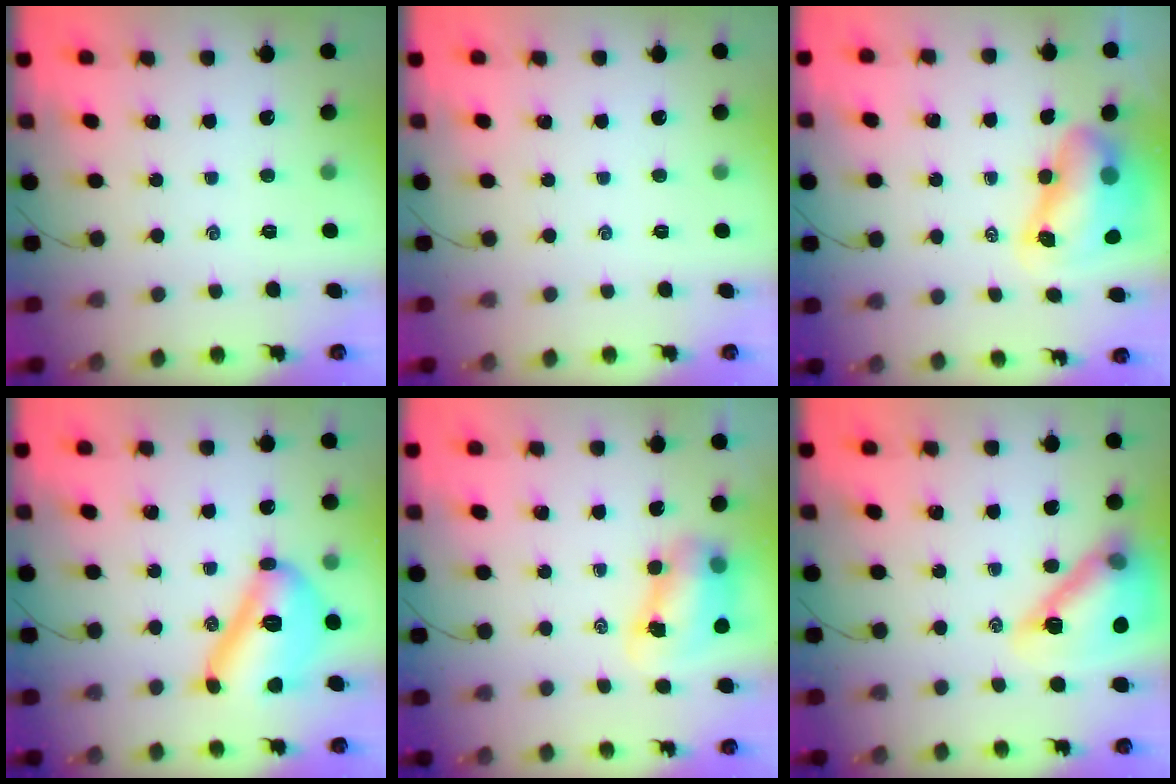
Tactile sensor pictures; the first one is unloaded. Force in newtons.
{"total": 0.0}
{"total": 9.6, "press": 9.2, "slide": 2.8}
{"total": 16.8, "press": 16.8, "slide": 1.0}
{"total": 7.9, "press": 7.8, "slide": 1.2}
{"total": 18.4, "press": 18.1, "slide": 2.8}